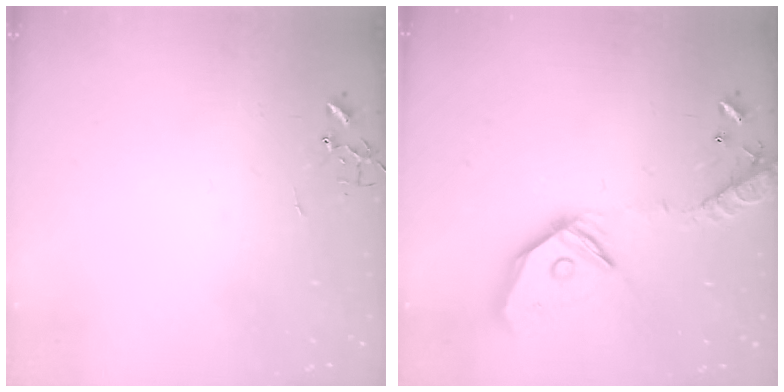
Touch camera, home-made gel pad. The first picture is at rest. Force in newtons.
{"total": 18.4, "press": 18.2, "slide": 3.1}